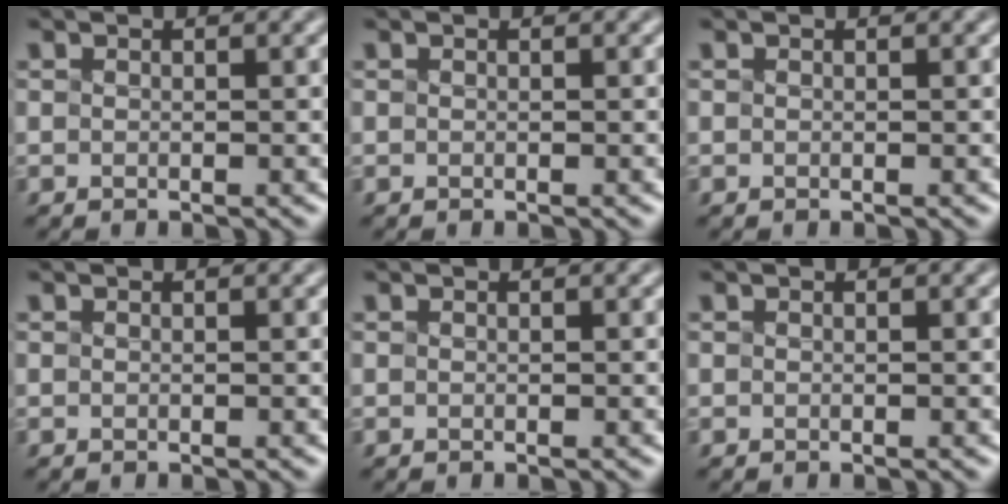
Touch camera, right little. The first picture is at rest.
{"total": 0.0}
{"total": 0.0}
{"total": 0.0}
{"total": 0.0}
{"total": 0.0}